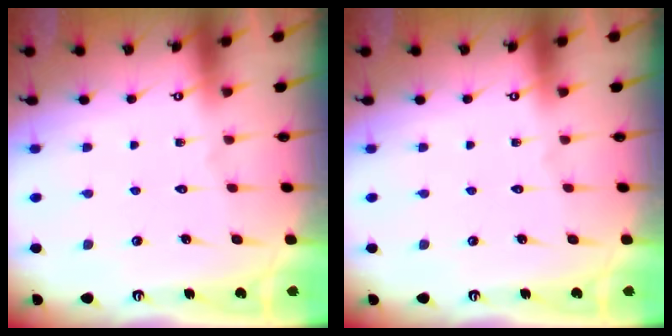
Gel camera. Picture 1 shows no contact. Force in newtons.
{"total": 0.0}